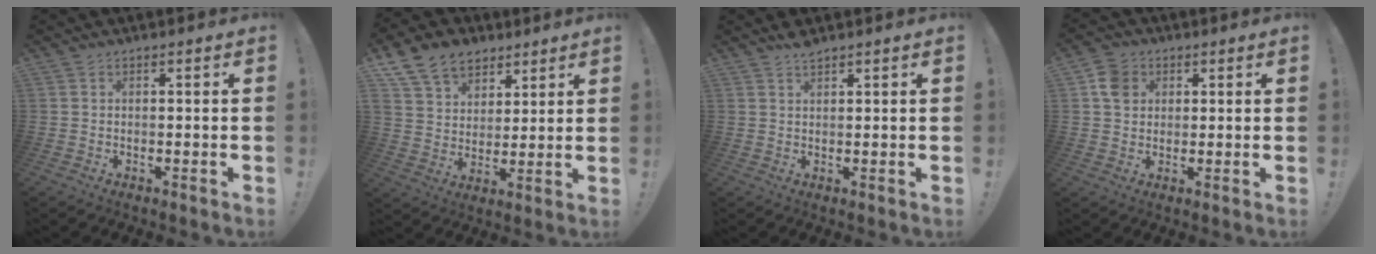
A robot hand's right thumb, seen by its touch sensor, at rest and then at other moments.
{"total": 12.9, "force": [7.9, 9.2, 4.4], "torque": [-0.077, -0.047, 0.156]}
{"total": 2.4, "force": [2.1, 0.4, 1.0], "torque": [-0.006, -0.015, 0.035]}
{"total": 6.7, "force": [2.2, 5.6, 2.8], "torque": [-0.034, 0.002, 0.045]}